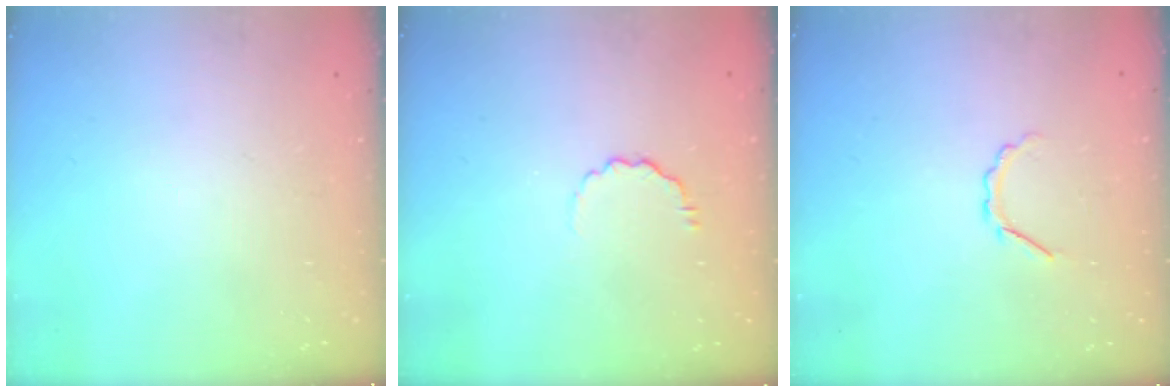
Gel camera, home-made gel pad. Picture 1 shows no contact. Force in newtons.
{"total": 4.2, "press": 3.9, "slide": 1.6}
{"total": 2.9, "press": 2.7, "slide": 0.8}